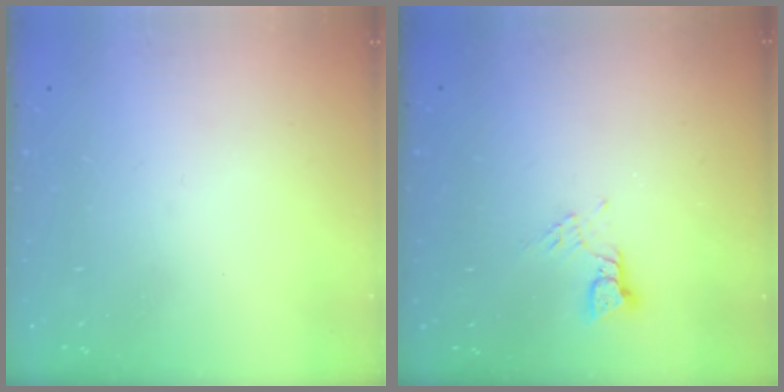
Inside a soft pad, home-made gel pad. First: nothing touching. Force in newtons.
{"total": 2.7, "press": 2.7, "slide": 0.2}